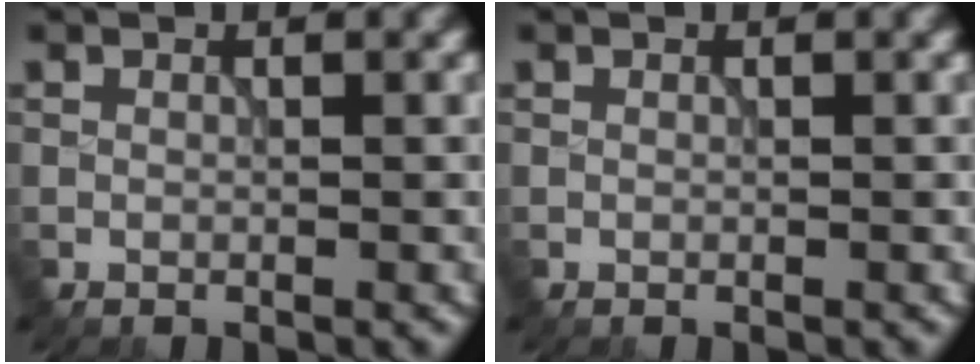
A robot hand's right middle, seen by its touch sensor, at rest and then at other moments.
{"total": 0.0}